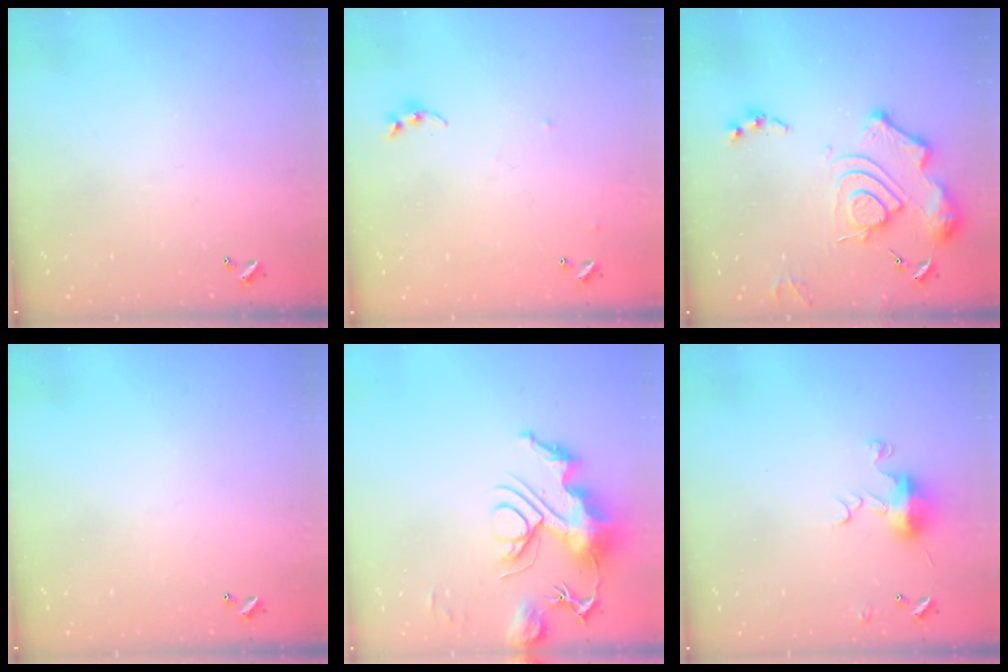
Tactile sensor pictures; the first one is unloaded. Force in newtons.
{"total": 5.1, "press": 5.0, "slide": 0.5}
{"total": 15.2, "press": 15.1, "slide": 1.7}
{"total": 0.0}
{"total": 13.8, "press": 13.7, "slide": 0.8}
{"total": 7.4, "press": 7.4, "slide": 1.0}